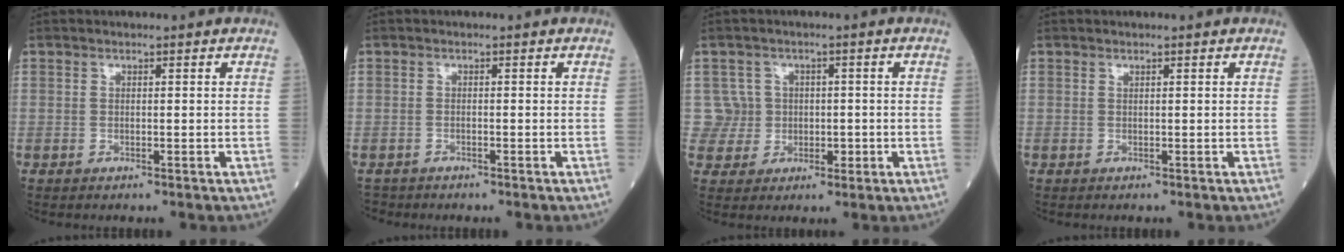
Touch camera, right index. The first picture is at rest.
{"total": 1.6, "force": [-1.5, 0.6, -0.4], "torque": [0.003, -0.002, -0.025]}
{"total": 4.4, "force": [0.4, 4.4, -0.5], "torque": [0.024, 0.016, 0.013]}
{"total": 0.0}